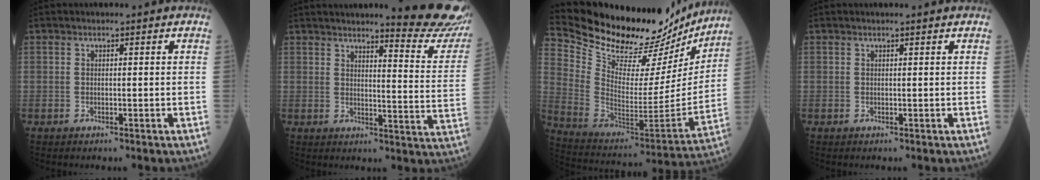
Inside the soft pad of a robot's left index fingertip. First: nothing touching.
{"total": 15.5, "force": [14.1, -0.1, 6.2], "torque": [-0.071, -0.090, 0.157]}
{"total": 27.7, "force": [25.0, 6.9, 9.7], "torque": [-0.176, -0.051, 0.369]}
{"total": 1.5, "force": [1.4, -0.1, 0.5], "torque": [-0.010, 0.003, 0.019]}